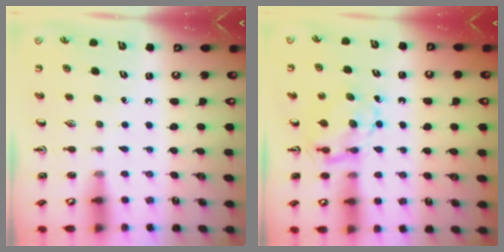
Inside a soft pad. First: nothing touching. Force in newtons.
{"total": 6.2, "press": 6.1, "slide": 0.6}